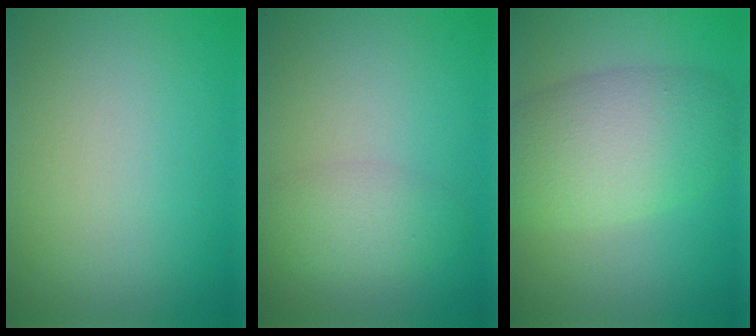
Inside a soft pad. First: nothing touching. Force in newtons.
{"total": 2.6, "press": 2.6, "slide": 0.2}
{"total": 7.0, "press": 7.0, "slide": 0.4}